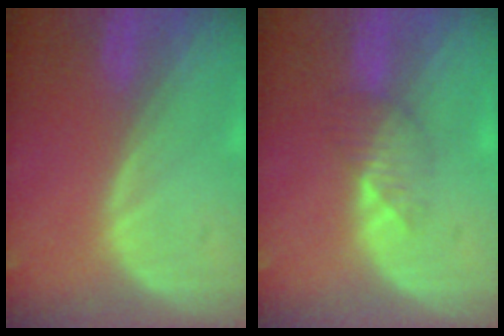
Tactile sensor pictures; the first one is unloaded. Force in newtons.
{"total": 3.5, "press": 3.1, "slide": 1.6}